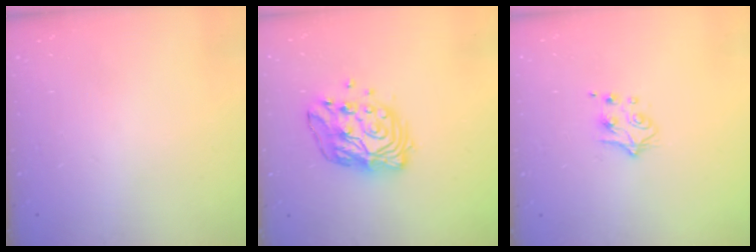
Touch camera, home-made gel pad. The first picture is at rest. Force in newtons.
{"total": 14.1, "press": 14.0, "slide": 1.3}
{"total": 5.0, "press": 4.9, "slide": 0.6}